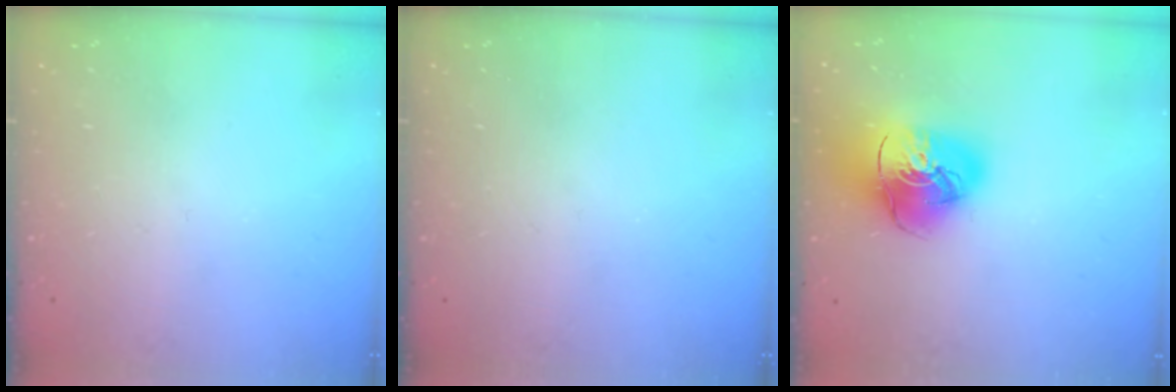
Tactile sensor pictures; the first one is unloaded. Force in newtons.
{"total": 0.0}
{"total": 17.2, "press": 17.1, "slide": 2.0}